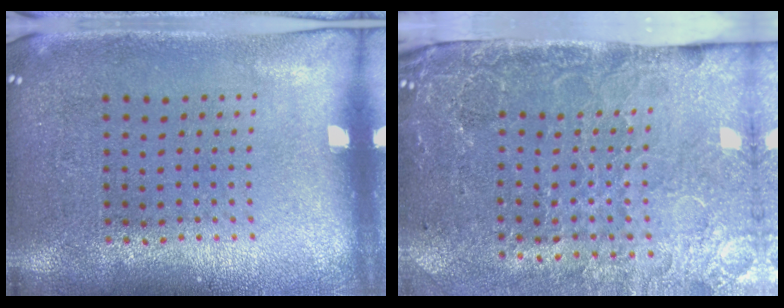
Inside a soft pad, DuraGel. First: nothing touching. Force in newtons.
{"total": 4.6, "press": 3.7, "slide": 2.8}